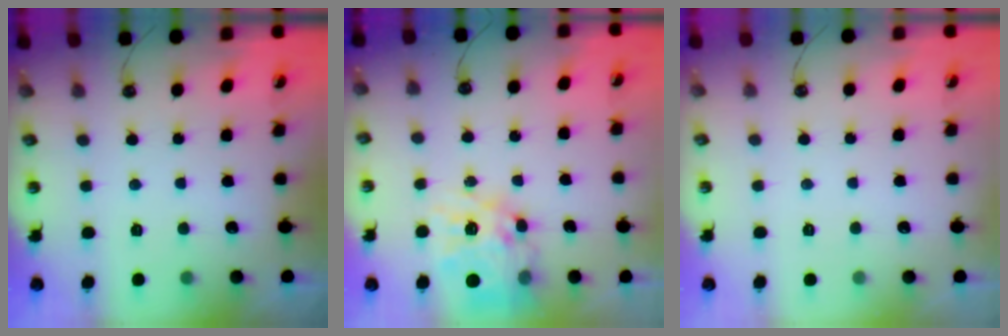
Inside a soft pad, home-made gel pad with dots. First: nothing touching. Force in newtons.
{"total": 16.7, "press": 16.7, "slide": 1.7}
{"total": 0.0}